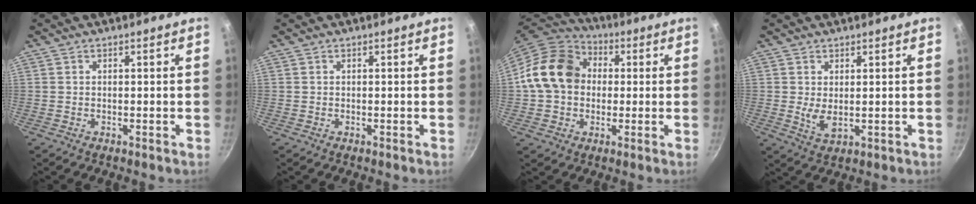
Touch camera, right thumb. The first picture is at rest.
{"total": 0.0}
{"total": 15.4, "force": [1.7, 12.4, 8.9], "torque": [-0.132, 0.028, 0.016]}
{"total": 3.7, "force": [0.6, 1.8, 3.2], "torque": [-0.056, -0.016, 0.018]}